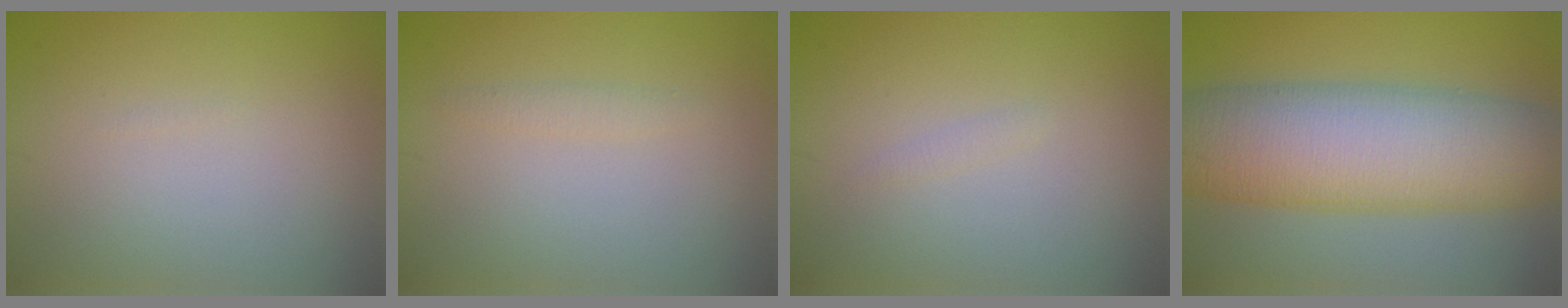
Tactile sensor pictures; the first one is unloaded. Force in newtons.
{"total": 0.8, "press": 0.8, "slide": 0.1}
{"total": 0.5, "press": 0.5, "slide": 0.1}
{"total": 12.6, "press": 12.6, "slide": 0.3}